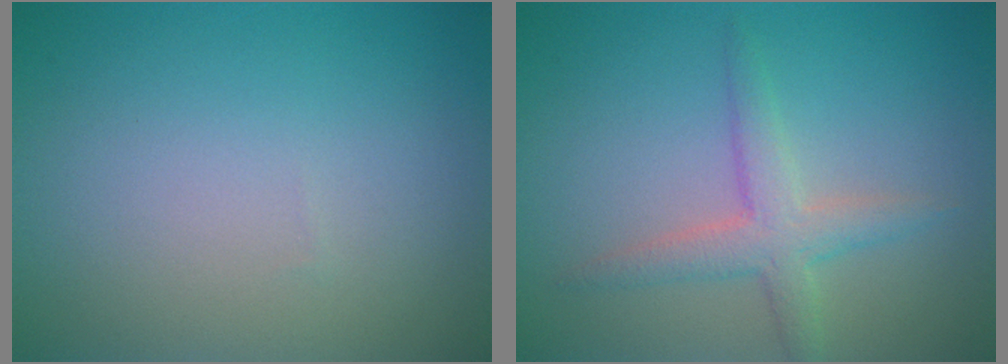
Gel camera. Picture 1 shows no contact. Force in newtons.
{"total": 3.0, "press": 3.0, "slide": 0.0}